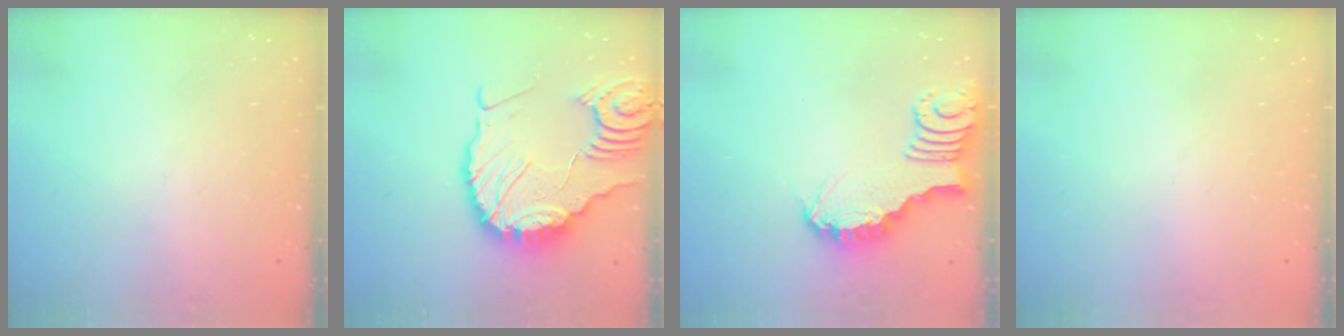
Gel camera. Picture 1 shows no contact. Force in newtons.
{"total": 16.8, "press": 16.8, "slide": 1.8}
{"total": 4.1, "press": 4.1, "slide": 0.3}
{"total": 0.0}